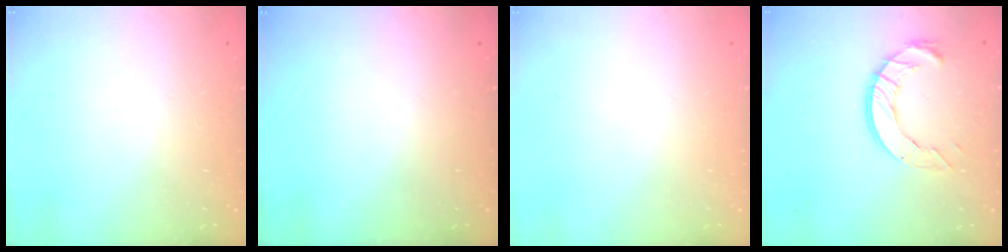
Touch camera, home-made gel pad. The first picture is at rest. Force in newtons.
{"total": 0.0}
{"total": 0.0}
{"total": 10.6, "press": 10.5, "slide": 0.9}